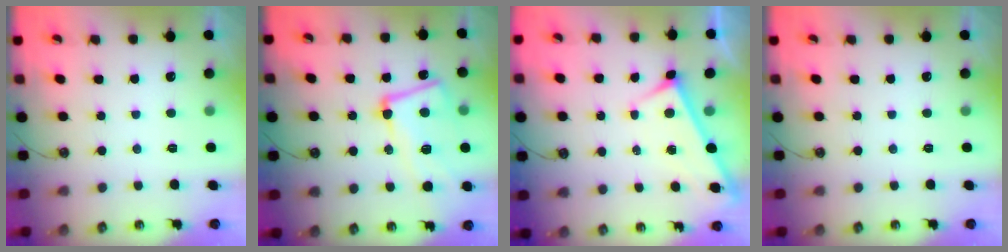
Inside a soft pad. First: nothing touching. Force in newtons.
{"total": 9.9, "press": 9.7, "slide": 2.0}
{"total": 3.1, "press": 3.1, "slide": 0.2}
{"total": 0.0}